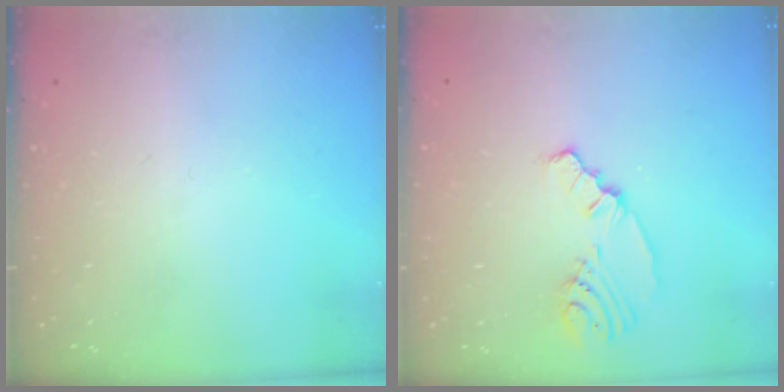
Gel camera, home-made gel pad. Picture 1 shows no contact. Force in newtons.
{"total": 5.8, "press": 4.2, "slide": 4.1}